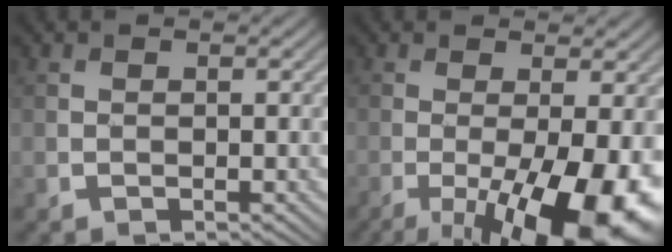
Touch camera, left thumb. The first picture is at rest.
{"total": 15.1, "force": [-5.6, 4.5, 13.3], "torque": [-0.202, -0.023, -0.076]}